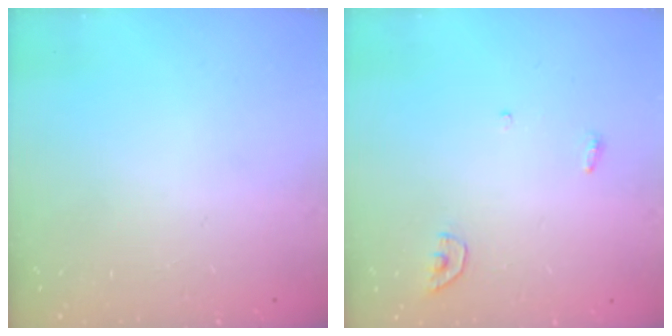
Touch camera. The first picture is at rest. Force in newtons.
{"total": 4.3, "press": 4.3, "slide": 0.4}